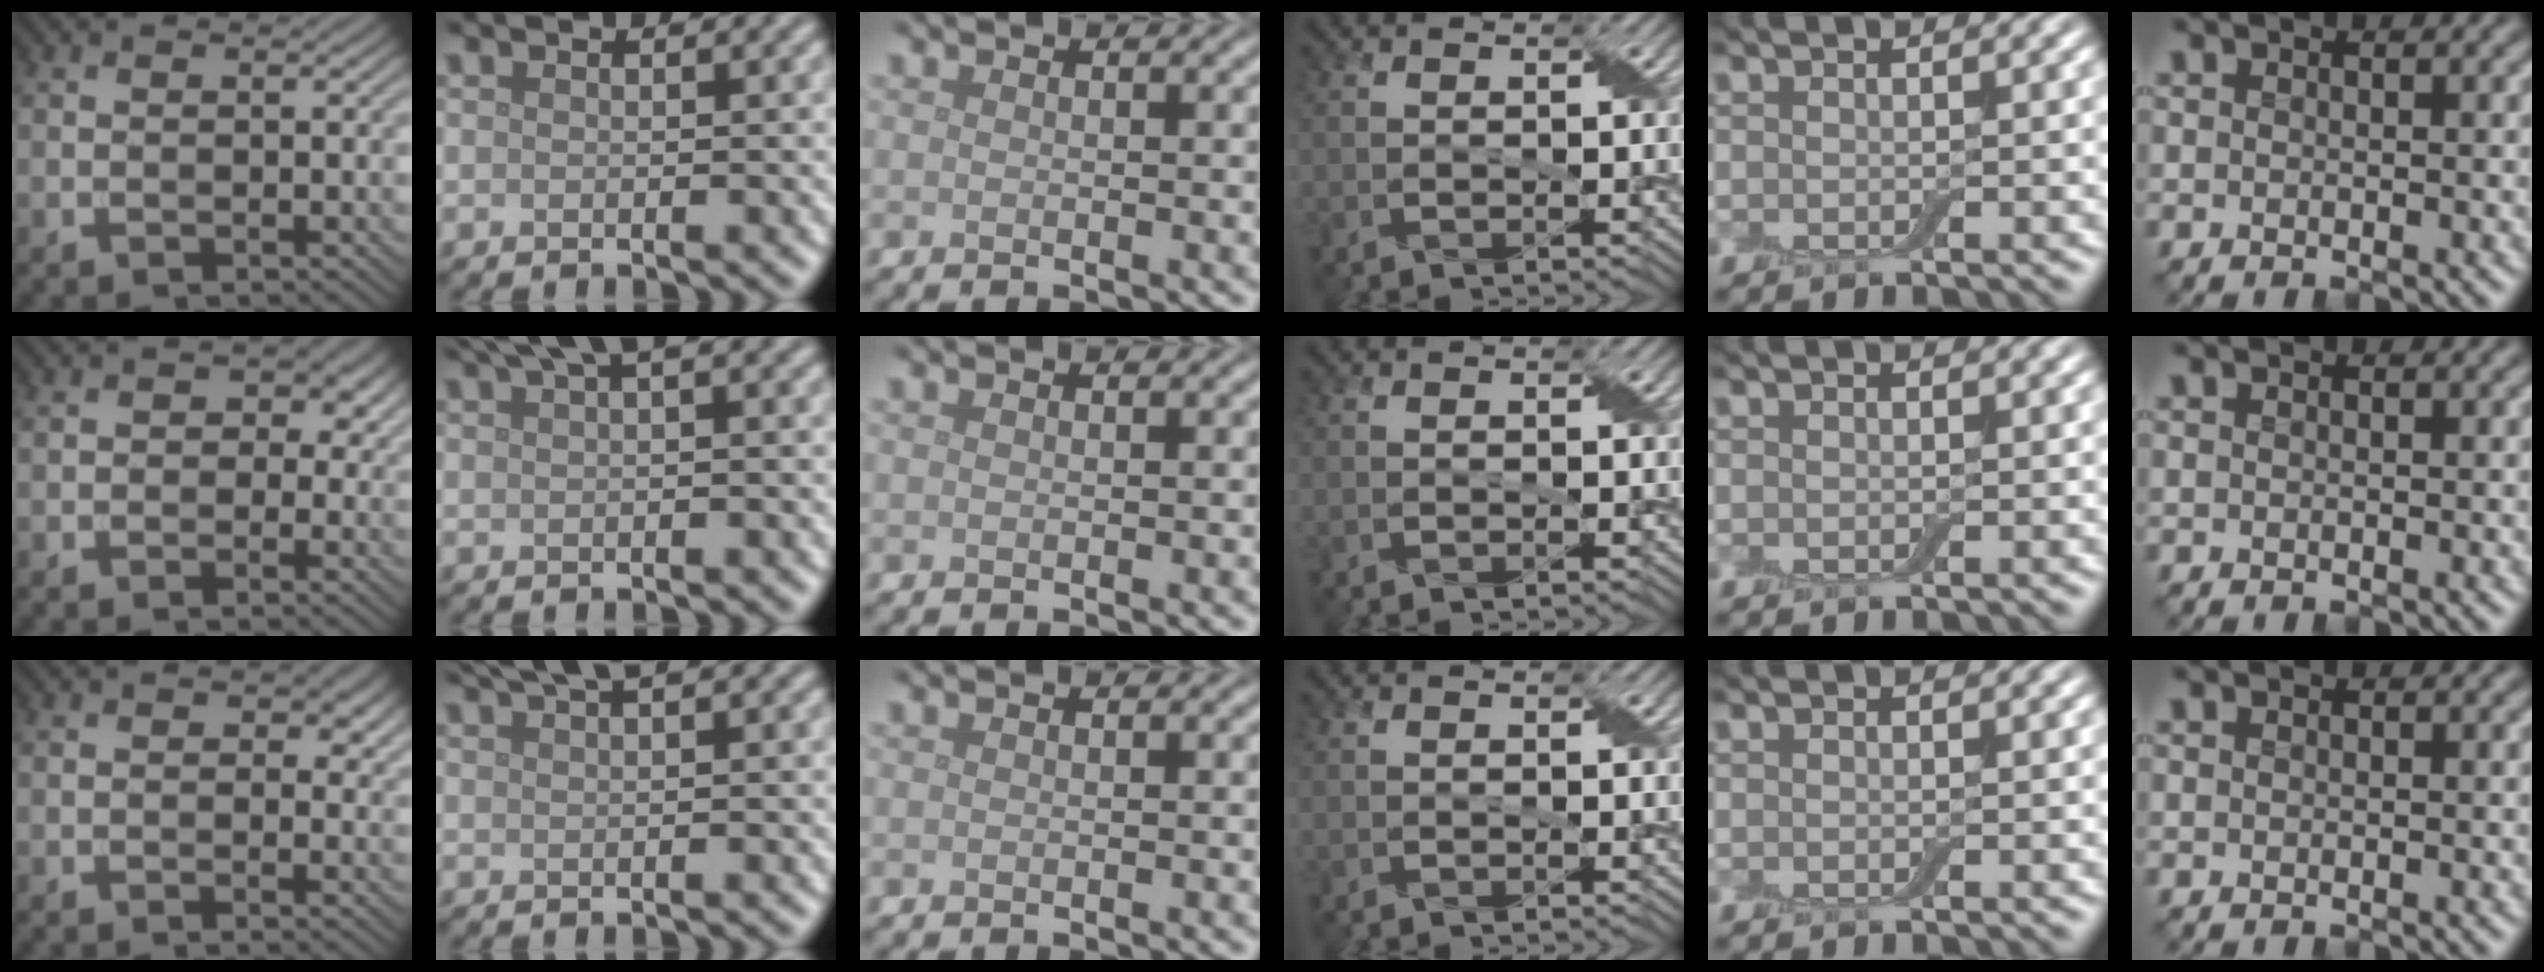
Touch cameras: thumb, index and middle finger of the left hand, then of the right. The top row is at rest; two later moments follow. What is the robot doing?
{"motion": "peel", "object": "small bumper sticker"}